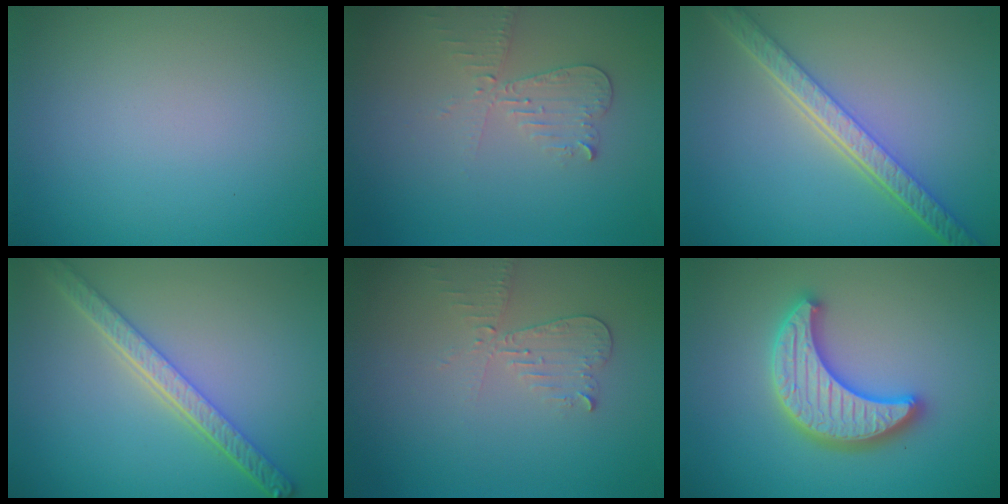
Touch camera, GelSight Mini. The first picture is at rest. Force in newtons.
{"total": 2.6, "press": 2.5, "slide": 0.6}
{"total": 5.7, "press": 4.4, "slide": 3.6}
{"total": 4.8, "press": 3.8, "slide": 3.0}
{"total": 2.2, "press": 2.2, "slide": 0.2}
{"total": 5.4, "press": 5.3, "slide": 1.0}